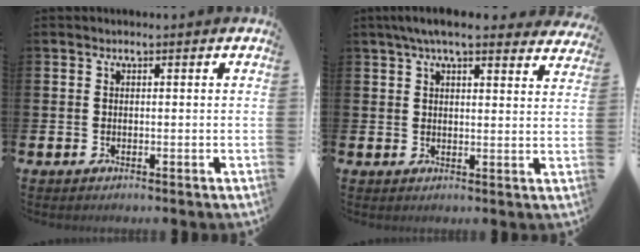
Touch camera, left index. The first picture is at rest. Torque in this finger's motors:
{"motor_torque": [1.07, -1.06, 1.04, 0.21]}